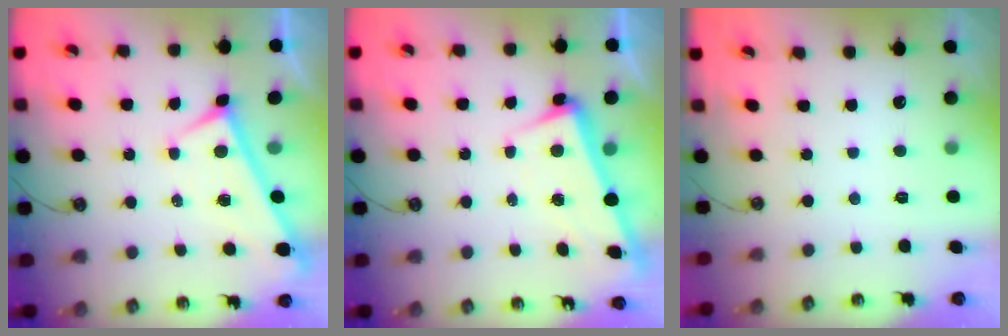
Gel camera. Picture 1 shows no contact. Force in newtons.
{"total": 3.0, "press": 2.9, "slide": 1.0}
{"total": 0.0}